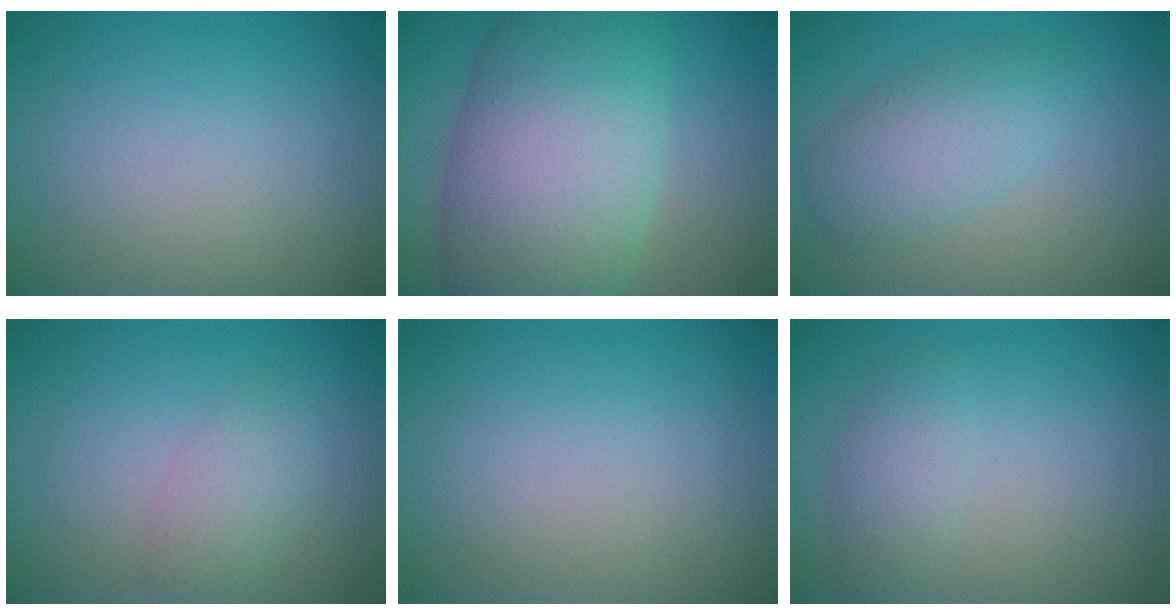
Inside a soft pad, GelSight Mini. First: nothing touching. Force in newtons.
{"total": 13.1, "press": 13.1, "slide": 0.3}
{"total": 4.3, "press": 4.3, "slide": 0.1}
{"total": 2.3, "press": 2.3, "slide": 0.1}
{"total": 0.0}
{"total": 2.2, "press": 2.2, "slide": 0.2}